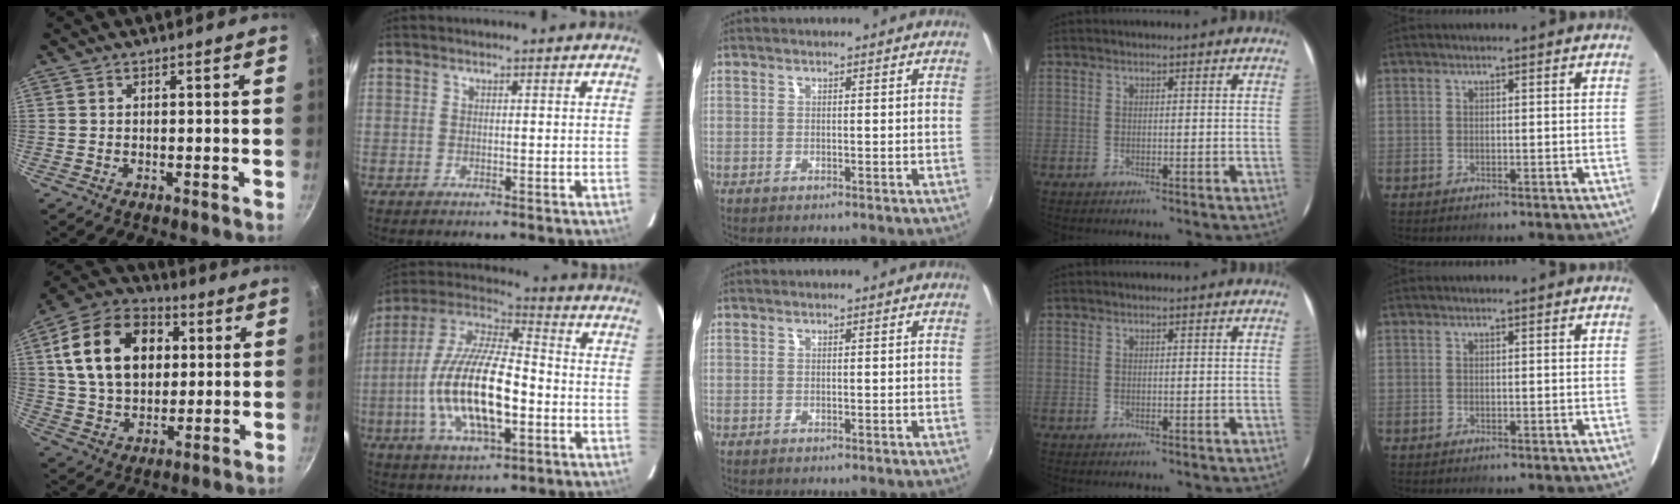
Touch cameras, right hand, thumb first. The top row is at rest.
{"thumb": {"total": 20.2, "force": [4.5, 14.2, 13.6], "torque": [-0.214, 0.011, 0.072]}, "index": {"total": 19.7, "force": [-4.2, 7.2, 17.8], "torque": [-0.357, -0.006, -0.080]}}